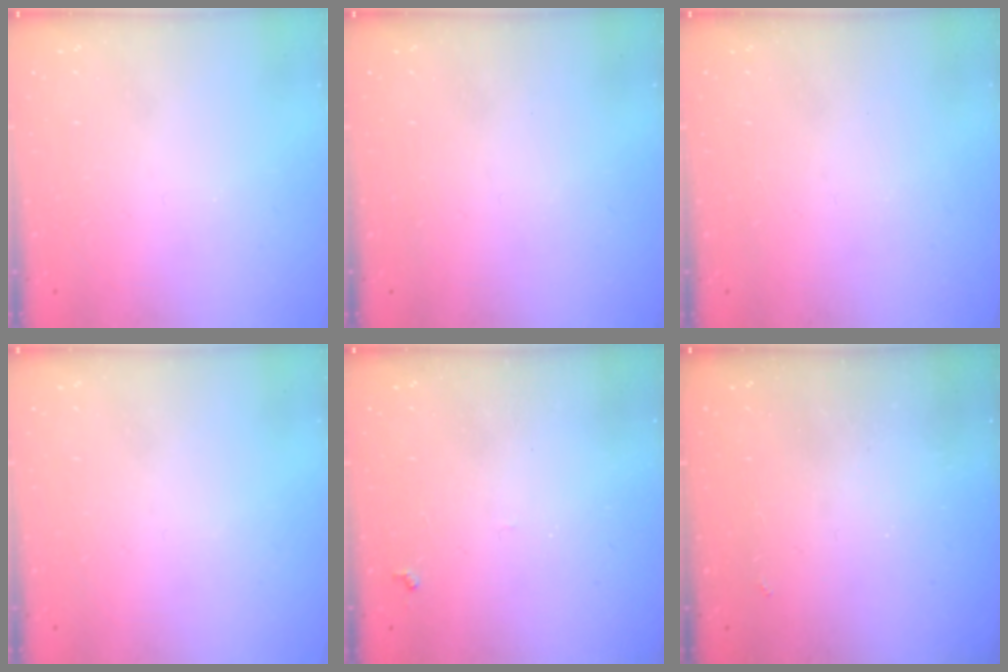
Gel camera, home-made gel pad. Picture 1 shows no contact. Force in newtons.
{"total": 0.0}
{"total": 0.0}
{"total": 0.0}
{"total": 4.9, "press": 4.8, "slide": 0.4}
{"total": 1.9, "press": 1.8, "slide": 0.4}